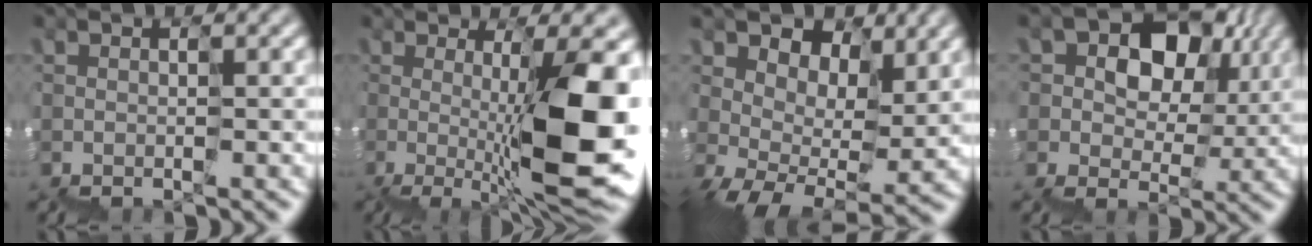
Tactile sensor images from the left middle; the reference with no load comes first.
{"total": 8.3, "force": [-0.4, 1.9, 8.1], "torque": [-0.135, -0.007, 0.003]}
{"total": 8.4, "force": [2.2, 5.9, 5.5], "torque": [-0.095, -0.005, 0.054]}
{"total": 10.1, "force": [2.5, 7.5, 6.2], "torque": [-0.098, 0.019, 0.045]}